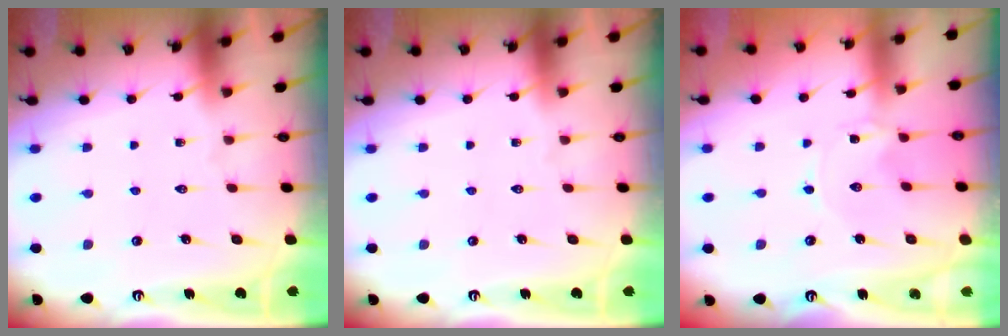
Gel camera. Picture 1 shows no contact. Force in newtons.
{"total": 0.0}
{"total": 0.0}